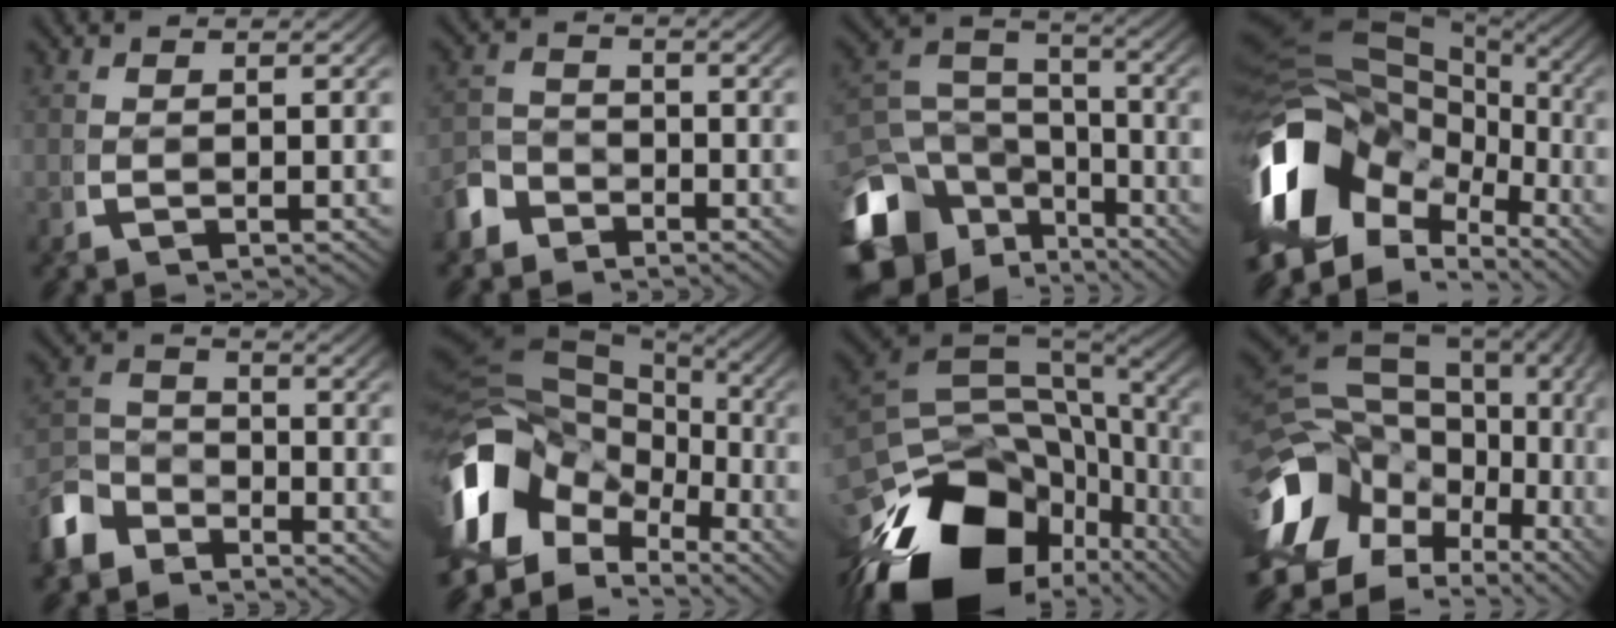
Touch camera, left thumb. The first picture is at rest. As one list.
[{"total": 3.6, "force": [-2.9, 2.1, 0.1], "torque": [-0.001, -0.013, -0.054]}, {"total": 13.0, "force": [-4.3, 9.2, 8.1], "torque": [-0.136, -0.038, -0.059]}, {"total": 20.0, "force": [-2.2, 13.7, 14.4], "torque": [-0.313, -0.050, -0.012]}, {"total": 5.8, "force": [-3.7, 3.8, 2.2], "torque": [-0.034, -0.017, -0.064]}, {"total": 18.3, "force": [-1.2, 12.9, 12.9], "torque": [-0.267, -0.036, -0.006]}, {"total": 19.7, "force": [-4.3, 12.7, 14.4], "torque": [-0.238, -0.047, -0.048]}, {"total": 21.3, "force": [-1.6, 15.4, 14.6], "torque": [-0.269, -0.037, -0.012]}]